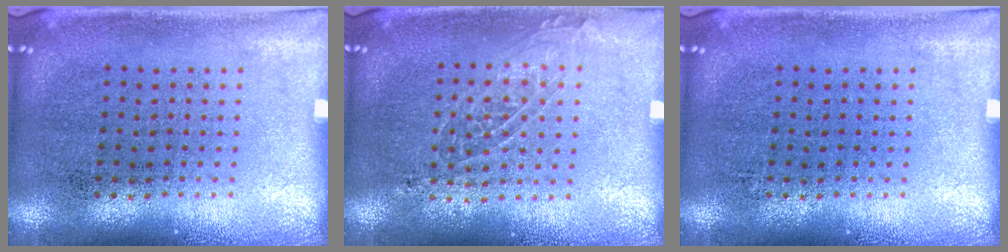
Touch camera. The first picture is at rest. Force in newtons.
{"total": 1.1, "press": 1.0, "slide": 0.3}
{"total": 0.0}